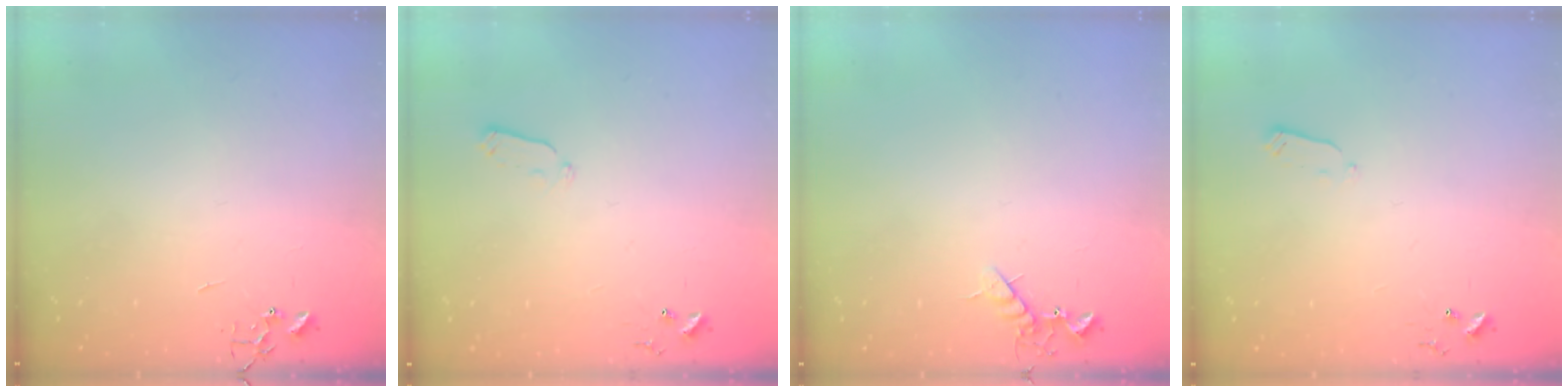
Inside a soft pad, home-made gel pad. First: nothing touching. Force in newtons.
{"total": 4.6, "press": 4.5, "slide": 0.9}
{"total": 5.3, "press": 5.2, "slide": 1.0}
{"total": 2.4, "press": 2.3, "slide": 0.4}